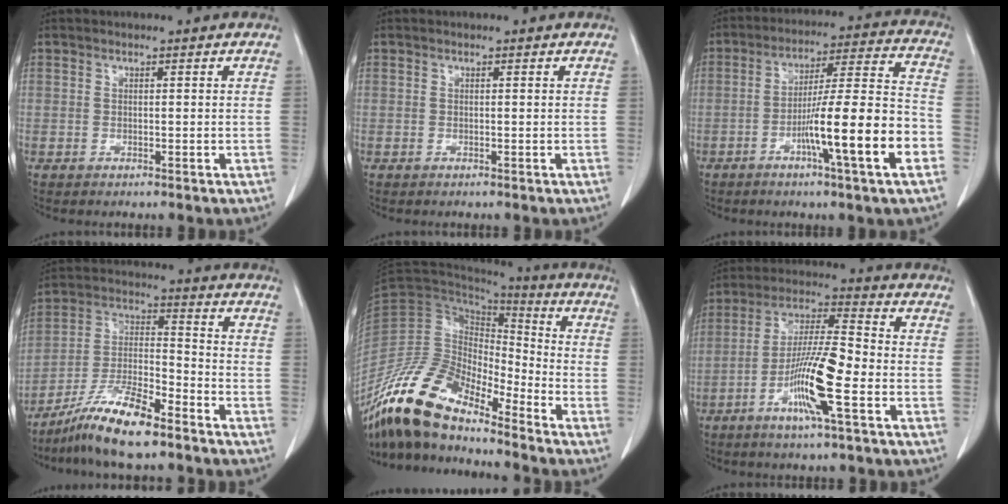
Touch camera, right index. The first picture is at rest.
{"total": 0.0}
{"total": 15.6, "force": [-5.8, -0.1, 14.5], "torque": [-0.233, 0.003, -0.094]}
{"total": 11.5, "force": [-8.6, 1.6, 7.4], "torque": [-0.148, -0.013, -0.164]}
{"total": 14.7, "force": [-11.9, 4.6, 7.3], "torque": [-0.141, 0.022, -0.227]}
{"total": 12.0, "force": [-4.4, 0.6, 11.2], "torque": [-0.214, -0.005, -0.086]}